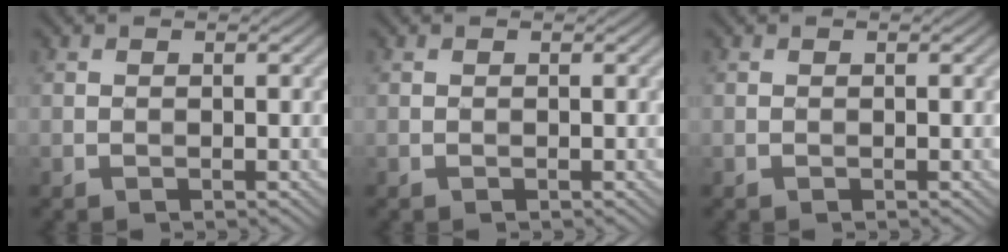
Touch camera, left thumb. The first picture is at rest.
{"total": 0.0}
{"total": 0.0}